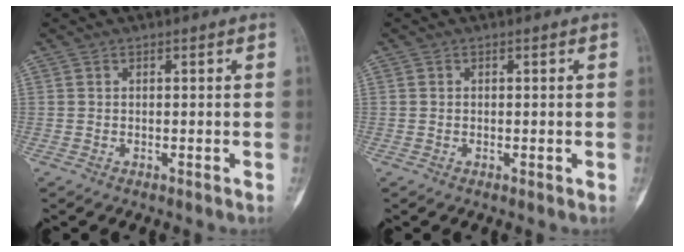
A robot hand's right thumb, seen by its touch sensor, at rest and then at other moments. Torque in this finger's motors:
{"motor_torque": [-0.15, -0.39, -0.11, 0.01, -0.05]}